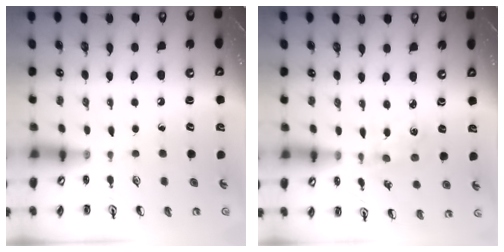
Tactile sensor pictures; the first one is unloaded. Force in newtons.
{"total": 1.1, "press": 1.0, "slide": 0.2}